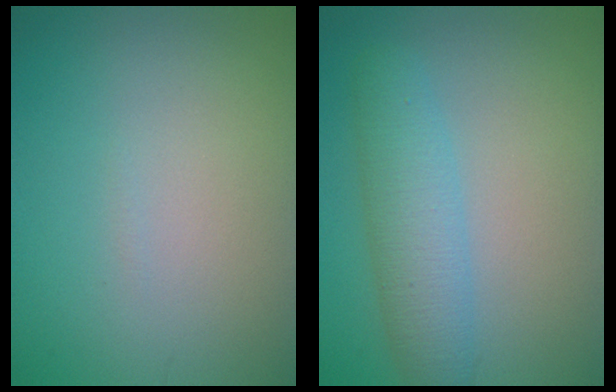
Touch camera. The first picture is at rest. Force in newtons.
{"total": 4.1, "press": 4.1, "slide": 0.2}